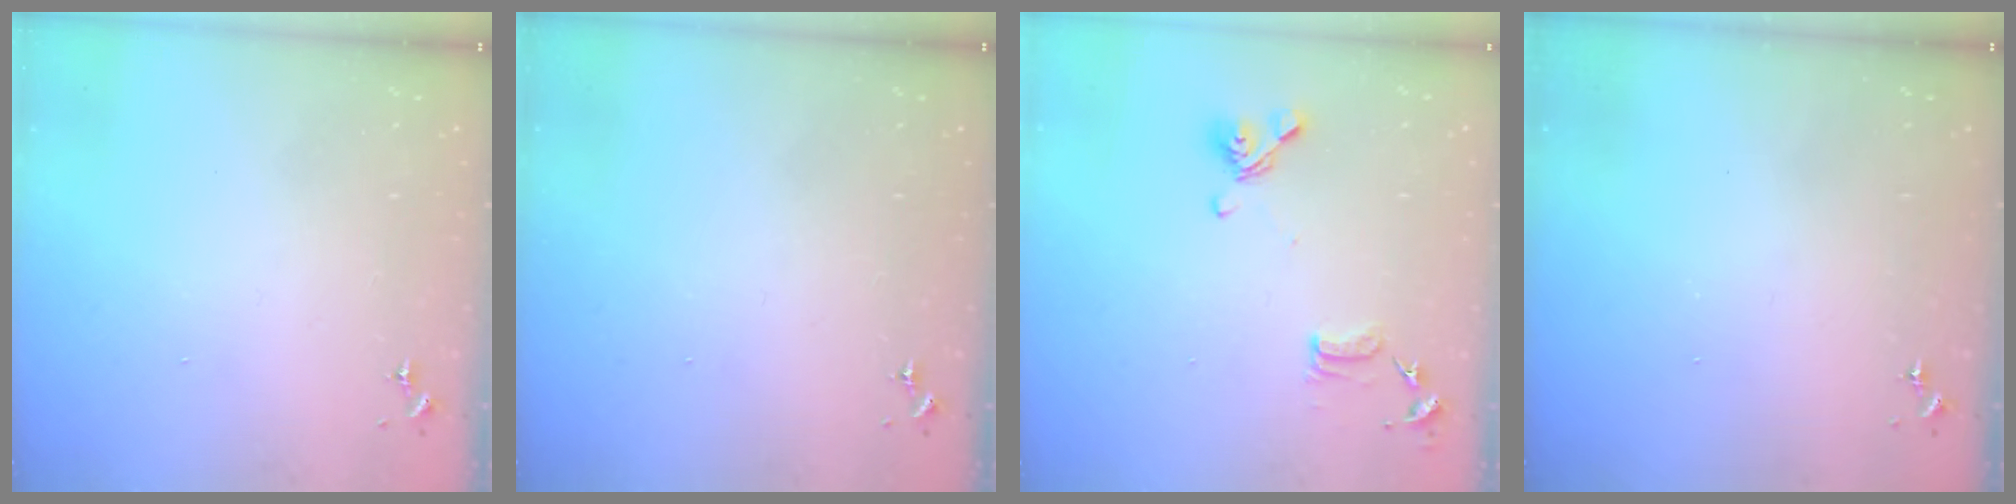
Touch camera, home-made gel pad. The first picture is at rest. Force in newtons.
{"total": 0.0}
{"total": 12.9, "press": 12.8, "slide": 1.9}
{"total": 0.0}